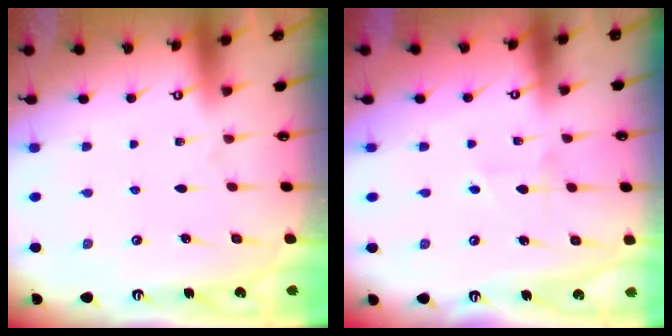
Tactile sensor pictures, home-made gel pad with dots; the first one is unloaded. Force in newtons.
{"total": 3.4, "press": 3.2, "slide": 1.1}